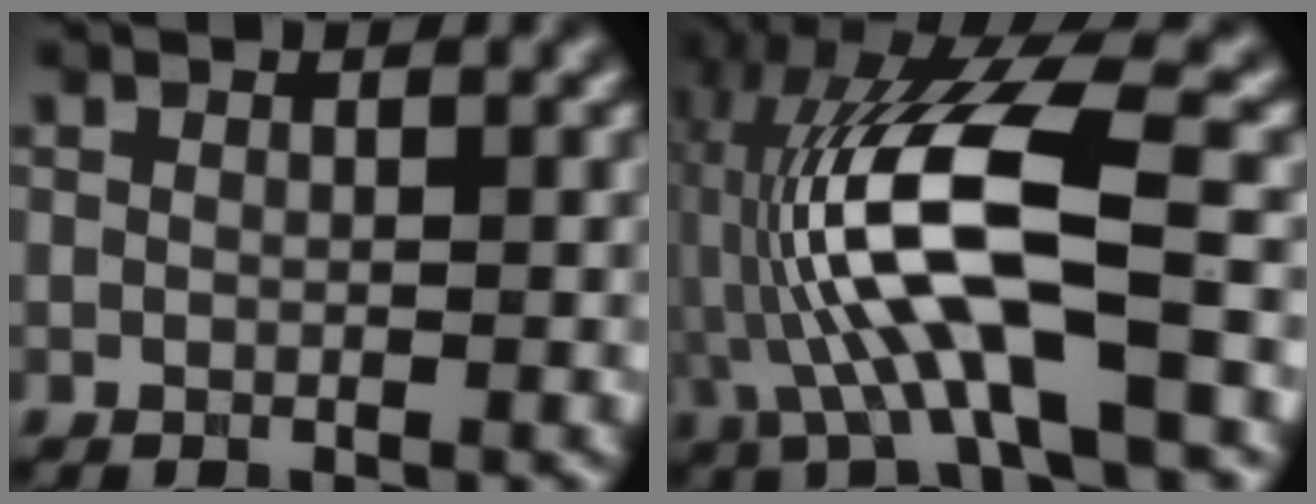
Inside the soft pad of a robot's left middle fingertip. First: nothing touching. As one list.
[{"total": 12.7, "force": [-1.2, 3.3, 12.2], "torque": [-0.242, 0.018, -0.022]}]